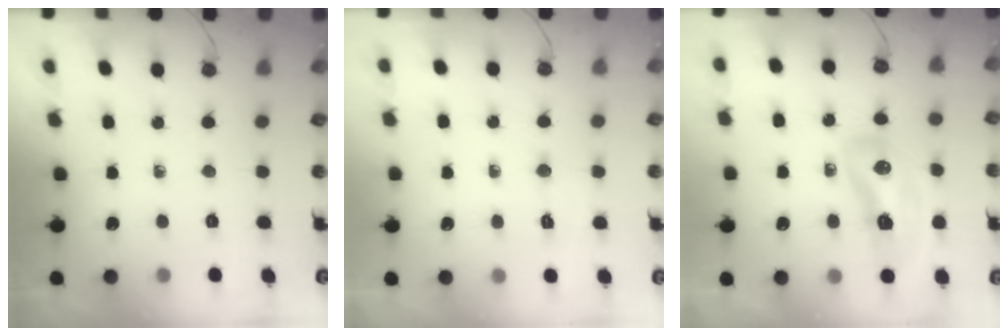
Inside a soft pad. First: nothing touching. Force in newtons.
{"total": 2.9, "press": 2.9, "slide": 0.5}
{"total": 12.7, "press": 12.6, "slide": 1.5}